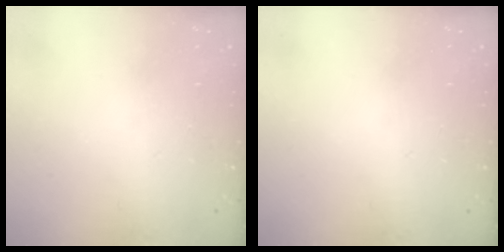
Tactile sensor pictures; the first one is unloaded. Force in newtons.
{"total": 0.0}